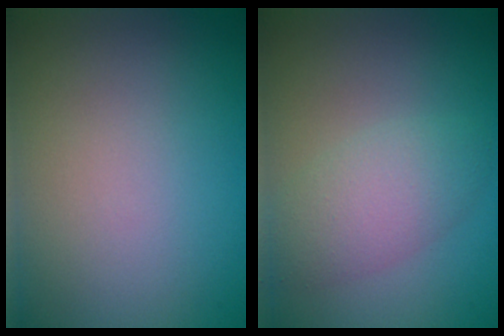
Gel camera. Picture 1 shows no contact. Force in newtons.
{"total": 3.7, "press": 3.7, "slide": 0.2}